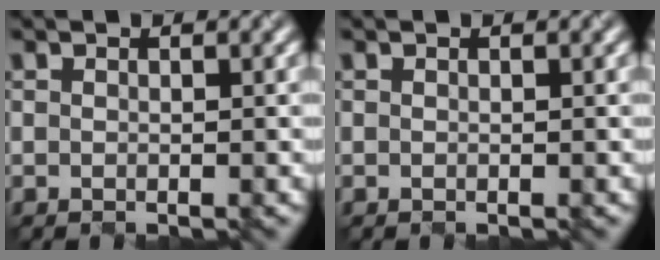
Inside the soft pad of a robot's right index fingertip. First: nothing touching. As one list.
[{"total": 0.0}]